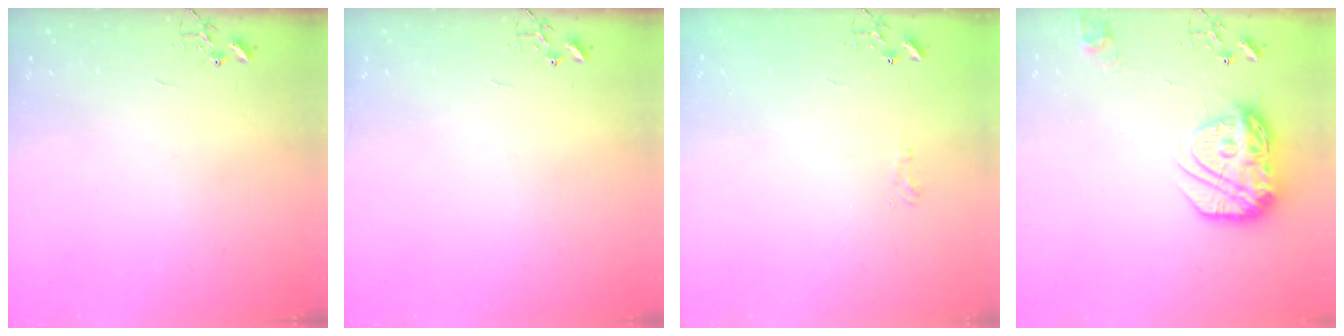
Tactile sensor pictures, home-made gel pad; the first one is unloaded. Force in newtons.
{"total": 0.0}
{"total": 5.6, "press": 5.6, "slide": 0.7}
{"total": 19.1, "press": 19.1, "slide": 1.1}